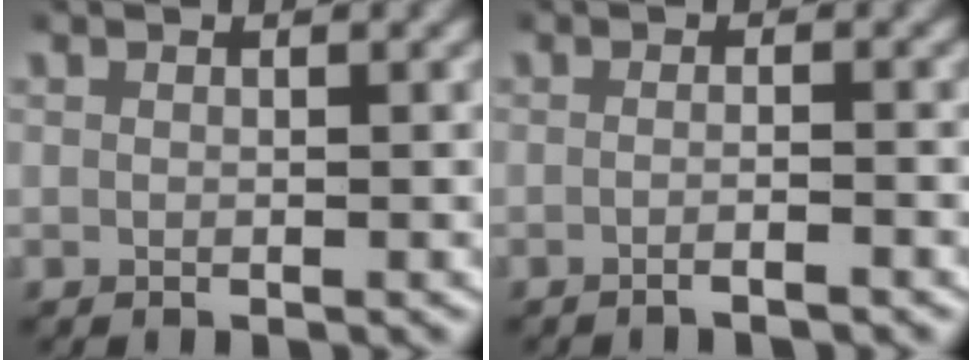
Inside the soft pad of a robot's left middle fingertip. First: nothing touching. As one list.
[{"total": 1.6, "force": [-1.2, -0.5, 1.0], "torque": [-0.021, -0.001, -0.022]}]